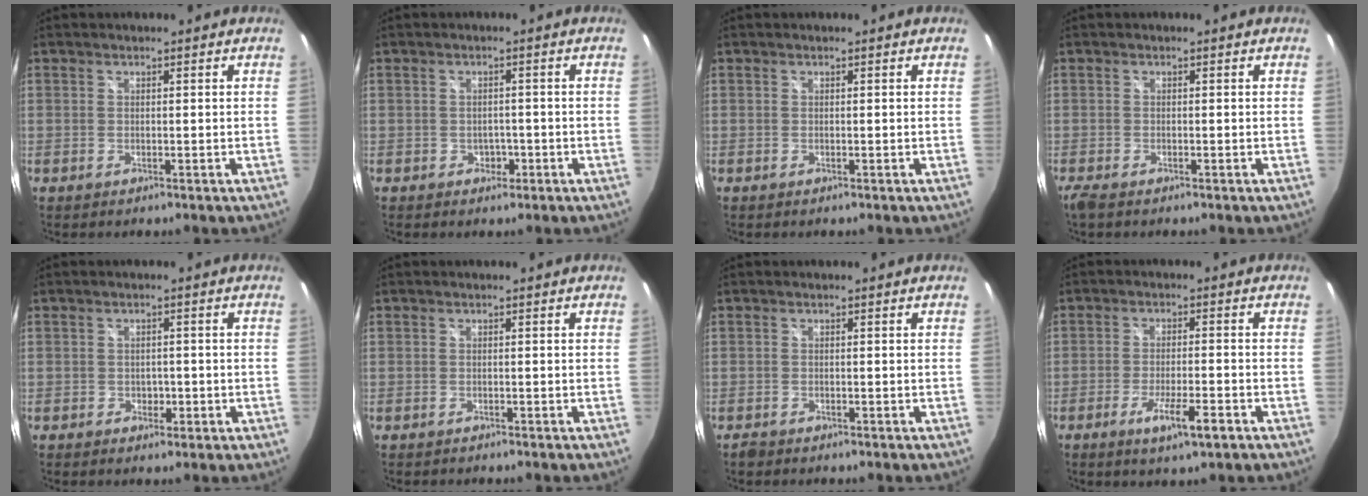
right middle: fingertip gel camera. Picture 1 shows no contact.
{"total": 1.9, "force": [-0.5, 1.7, 0.5], "torque": [-0.006, 0.004, -0.004]}
{"total": 0.0}
{"total": 2.0, "force": [-1.5, 0.5, 1.2], "torque": [-0.026, -0.008, -0.028]}
{"total": 2.0, "force": [-0.3, 1.7, 0.9], "torque": [-0.014, 0.001, -0.001]}
{"total": 0.0}
{"total": 1.2, "force": [-1.0, 0.6, 0.3], "torque": [-0.008, -0.003, -0.019]}
{"total": 6.2, "force": [-3.3, 0.7, 5.3], "torque": [-0.104, -0.013, -0.054]}